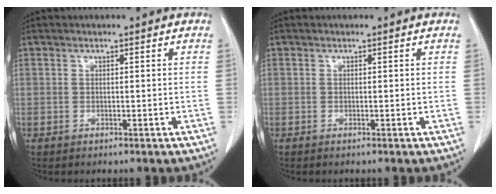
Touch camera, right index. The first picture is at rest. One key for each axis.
{"total": 0.0}